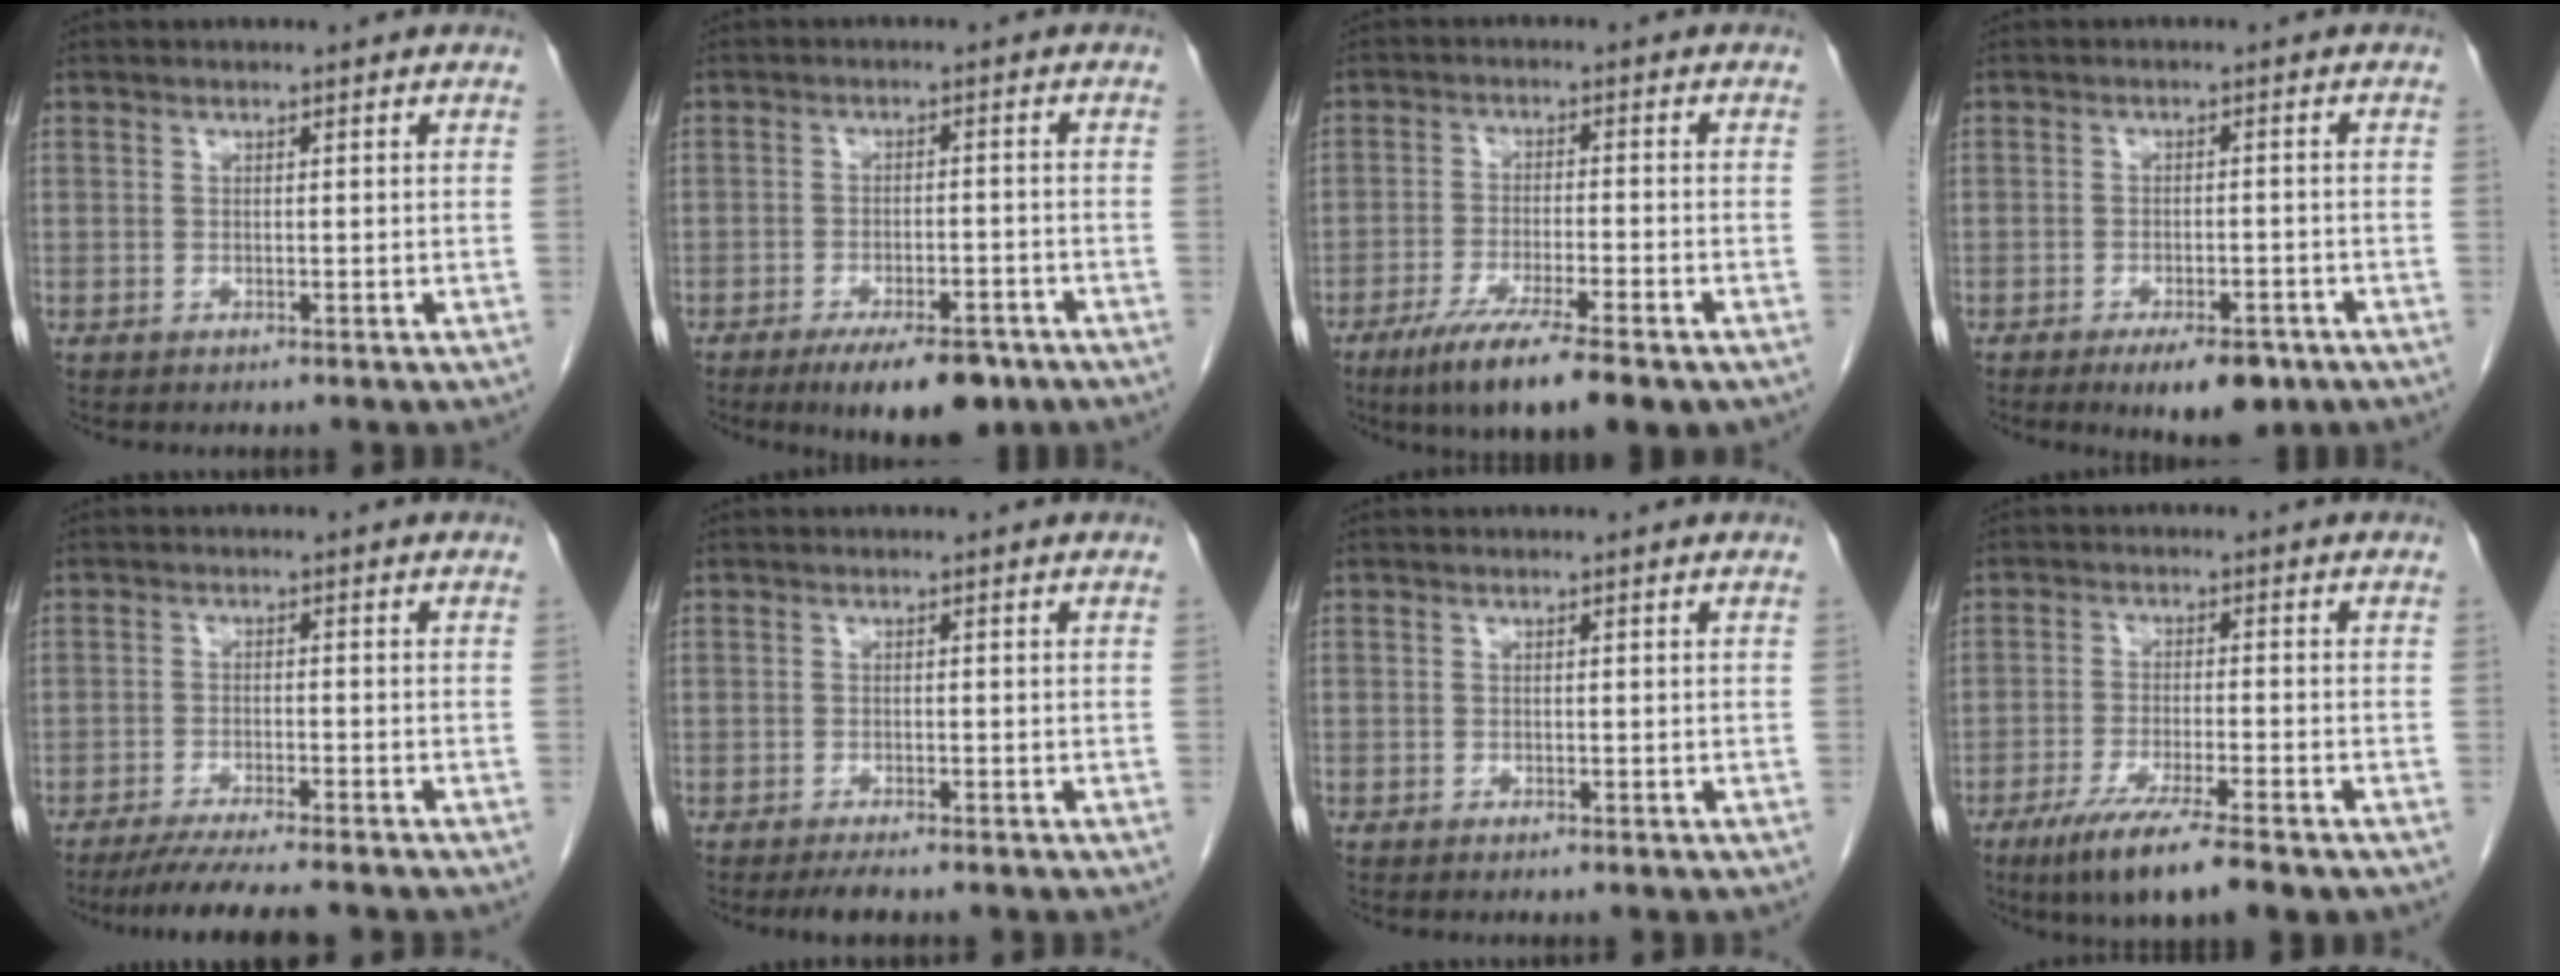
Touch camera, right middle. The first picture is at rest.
{"total": 9.4, "force": [-6.6, 3.0, 5.9], "torque": [-0.082, -0.005, -0.097]}
{"total": 11.5, "force": [-7.6, 1.4, 8.5], "torque": [-0.139, -0.026, -0.118]}
{"total": 6.9, "force": [-4.5, 2.5, 4.7], "torque": [-0.062, -0.005, -0.059]}
{"total": 9.1, "force": [-7.8, 0.2, 4.6], "torque": [-0.063, -0.022, -0.121]}
{"total": 2.3, "force": [-1.9, 0.4, 1.3], "torque": [-0.021, -0.005, -0.029]}
{"total": 0.0}
{"total": 9.8, "force": [-6.6, 0.7, 7.2], "torque": [-0.122, -0.024, -0.103]}